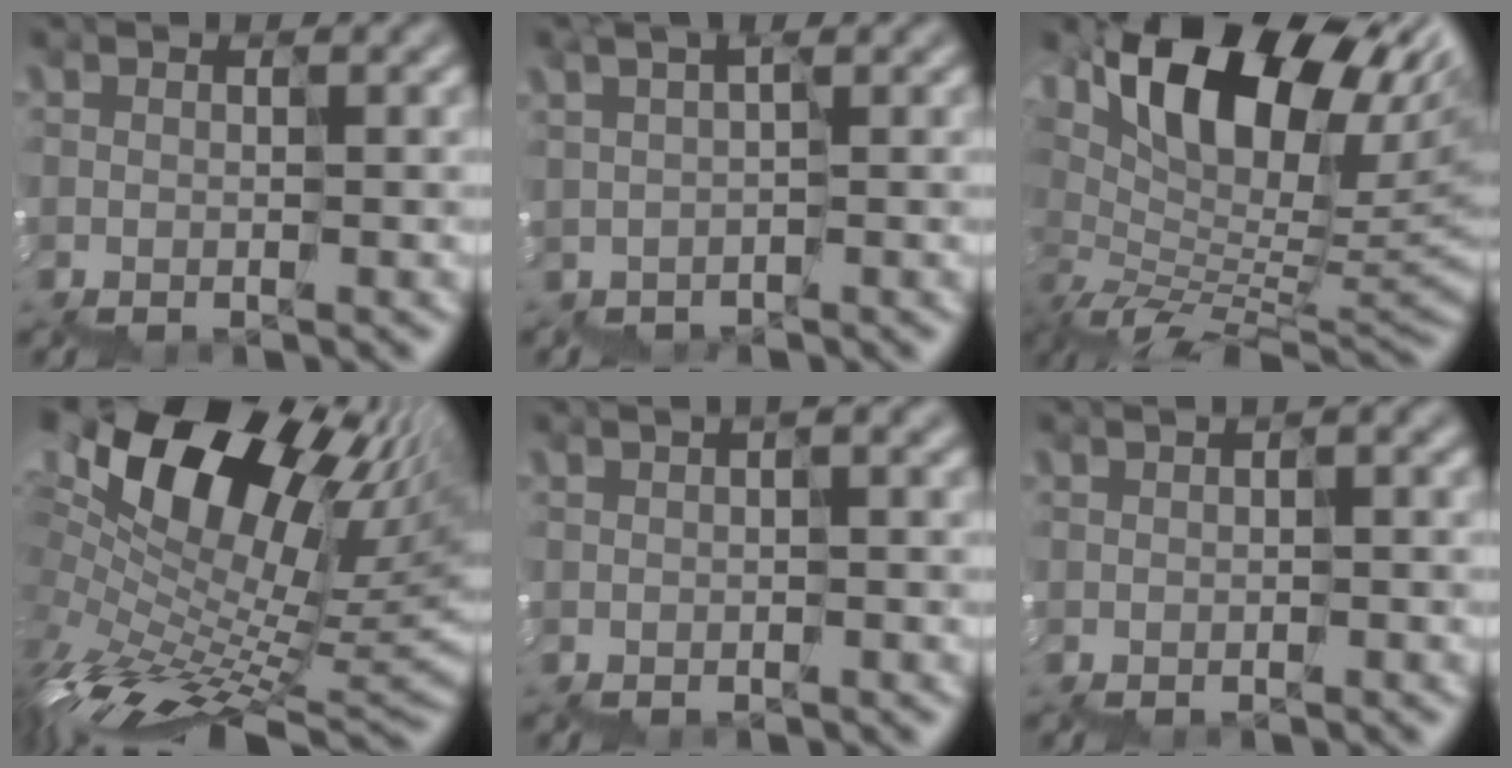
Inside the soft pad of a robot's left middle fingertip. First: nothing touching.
{"total": 1.2, "force": [0.4, 0.3, 1.1], "torque": [-0.014, 0.008, 0.004]}
{"total": 12.0, "force": [4.5, 6.7, 8.9], "torque": [-0.142, 0.017, 0.084]}
{"total": 14.1, "force": [3.2, 7.9, 11.3], "torque": [-0.191, 0.027, 0.076]}
{"total": 1.9, "force": [0.1, 0.6, 1.8], "torque": [-0.016, 0.007, 0.005]}
{"total": 1.8, "force": [-0.2, 0.7, 1.7], "torque": [-0.015, 0.002, 0.003]}